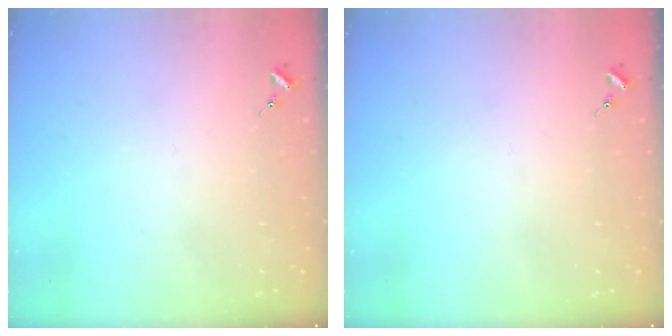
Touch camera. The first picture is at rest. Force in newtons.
{"total": 0.0}